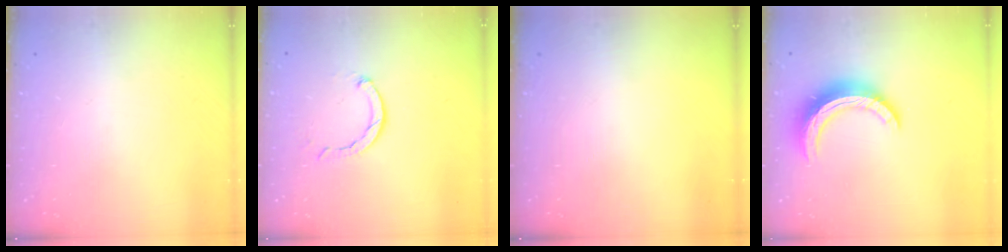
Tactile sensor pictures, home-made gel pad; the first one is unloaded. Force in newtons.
{"total": 2.3, "press": 2.3, "slide": 0.3}
{"total": 0.0}
{"total": 13.2, "press": 13.2, "slide": 0.3}